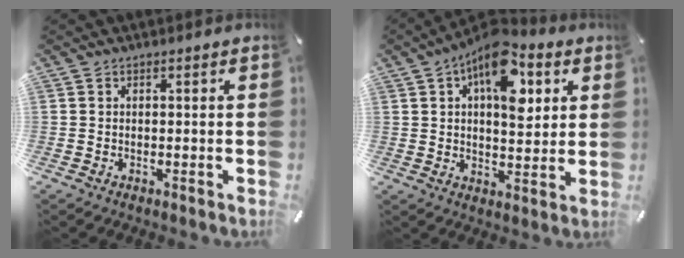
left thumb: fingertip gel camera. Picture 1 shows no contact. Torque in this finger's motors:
{"motor_torque": [1.54, 1.55, 0.88, 0.31, 0.14]}